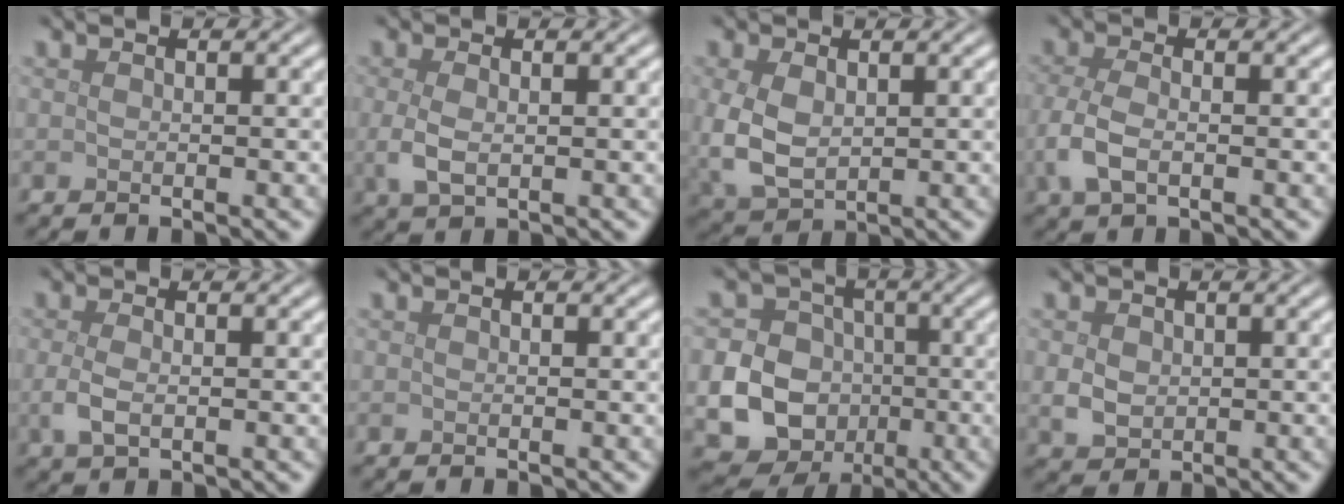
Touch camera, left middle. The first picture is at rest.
{"total": 2.6, "force": [-0.1, 1.4, 2.1], "torque": [-0.053, -0.005, 0.000]}
{"total": 4.8, "force": [0.1, 3.4, 3.5], "torque": [-0.093, -0.008, 0.009]}
{"total": 3.5, "force": [-0.8, 1.9, 2.8], "torque": [-0.076, -0.004, -0.019]}
{"total": 2.2, "force": [-0.2, 1.1, 1.9], "torque": [-0.049, -0.006, -0.005]}
{"total": 0.0}
{"total": 15.7, "force": [-4.2, 14.5, 4.4], "torque": [-0.110, -0.028, -0.078]}
{"total": 2.4, "force": [0.2, 2.0, 1.3], "torque": [-0.029, -0.004, 0.003]}